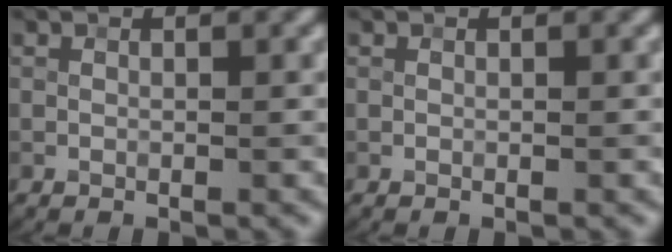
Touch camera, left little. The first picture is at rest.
{"total": 0.0}